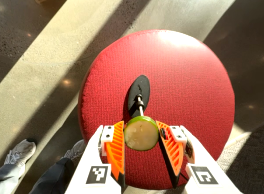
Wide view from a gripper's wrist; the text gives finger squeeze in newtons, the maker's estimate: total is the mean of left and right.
{"total": 9.4, "left": 9.4, "right": 9.4}